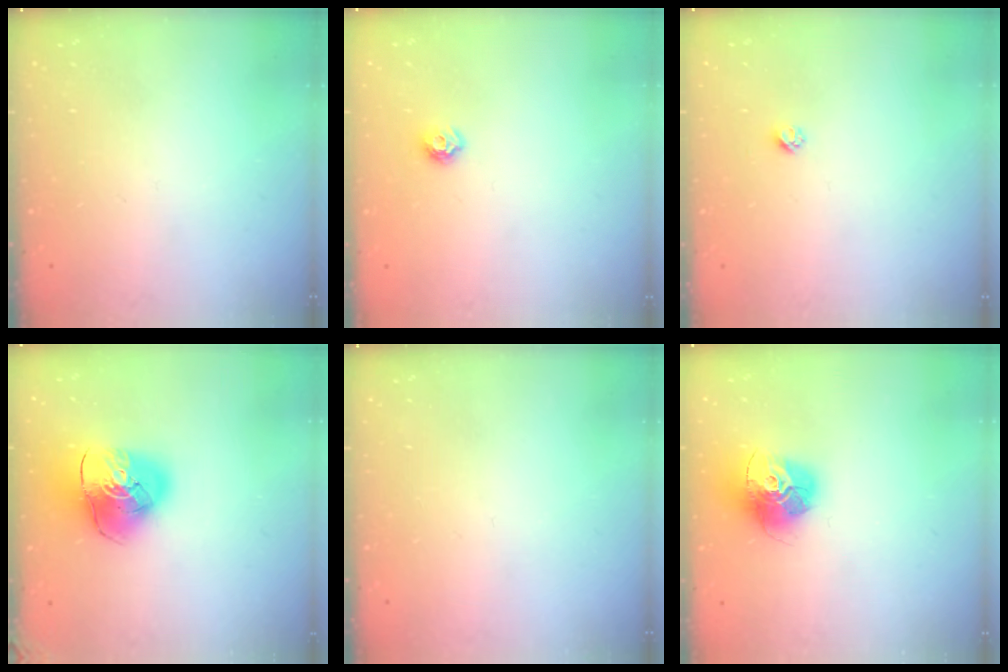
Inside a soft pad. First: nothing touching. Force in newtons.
{"total": 6.1, "press": 6.1, "slide": 0.8}
{"total": 2.3, "press": 2.3, "slide": 0.2}
{"total": 12.9, "press": 12.8, "slide": 1.8}
{"total": 0.0}
{"total": 15.8, "press": 15.7, "slide": 1.6}